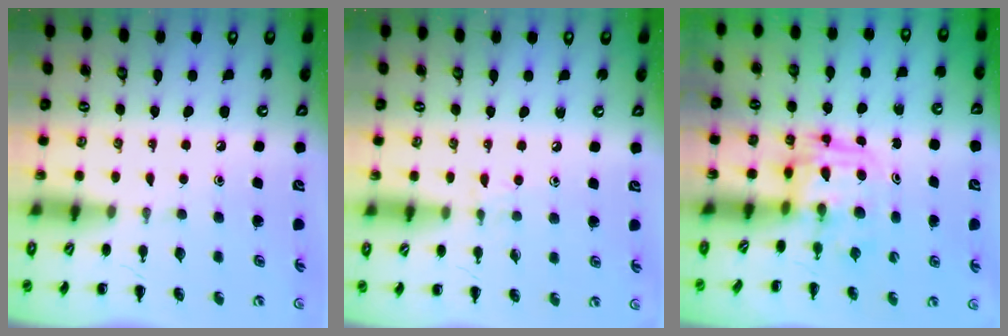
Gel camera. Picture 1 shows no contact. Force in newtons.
{"total": 5.4, "press": 5.0, "slide": 2.1}
{"total": 3.2, "press": 3.1, "slide": 0.5}